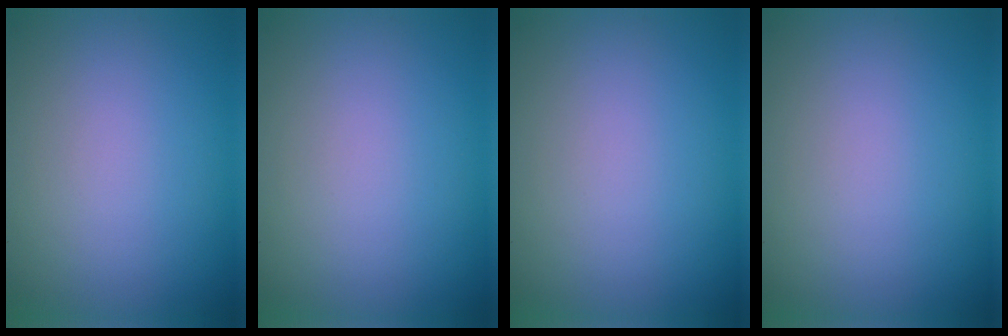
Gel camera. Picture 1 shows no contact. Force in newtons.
{"total": 0.0}
{"total": 0.0}
{"total": 0.0}